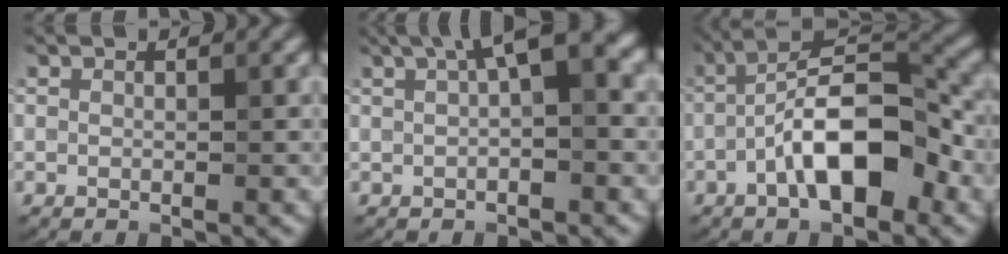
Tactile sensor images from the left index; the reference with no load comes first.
{"total": 5.1, "force": [1.7, 1.2, 4.6], "torque": [-0.065, 0.019, 0.018]}
{"total": 8.4, "force": [-3.0, 3.1, 7.2], "torque": [-0.116, 0.021, -0.055]}